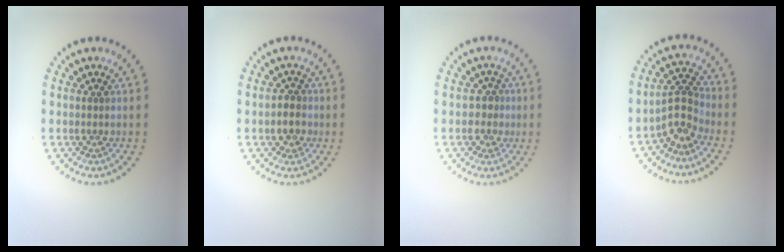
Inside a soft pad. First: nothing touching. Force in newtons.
{"total": 2.4, "press": 2.3, "slide": 0.8}
{"total": 1.7, "press": 1.5, "slide": 0.7}
{"total": 2.9, "press": 2.3, "slide": 1.7}